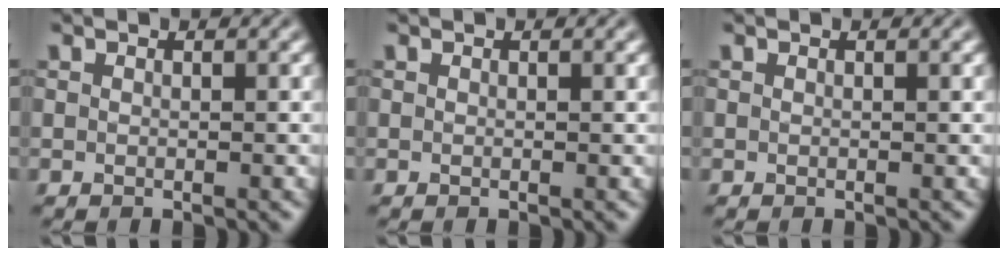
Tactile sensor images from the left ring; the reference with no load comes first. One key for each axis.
{"total": 0.0}
{"total": 0.0}